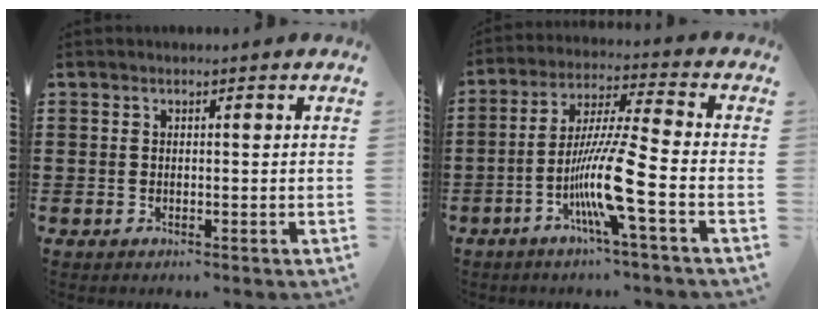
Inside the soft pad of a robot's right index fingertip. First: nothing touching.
{"total": 11.0, "force": [-4.5, 0.2, 10.1], "torque": [-0.210, -0.014, -0.094]}